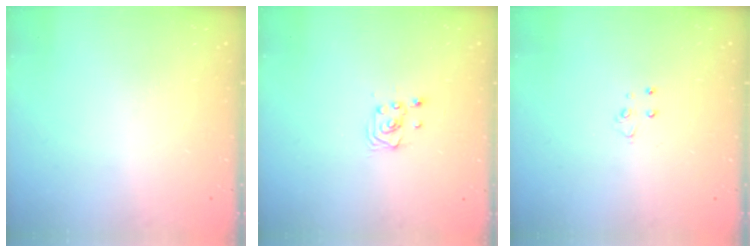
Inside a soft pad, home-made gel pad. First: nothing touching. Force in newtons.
{"total": 2.2, "press": 2.2, "slide": 0.3}
{"total": 3.2, "press": 3.2, "slide": 0.3}